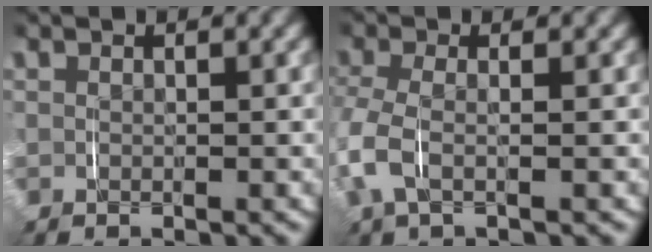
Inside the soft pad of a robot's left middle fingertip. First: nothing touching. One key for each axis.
{"total": 4.1, "fx": -0.8, "fy": 2.3, "fz": 3.3, "tx": -0.104, "ty": -0.010, "tz": -0.012}